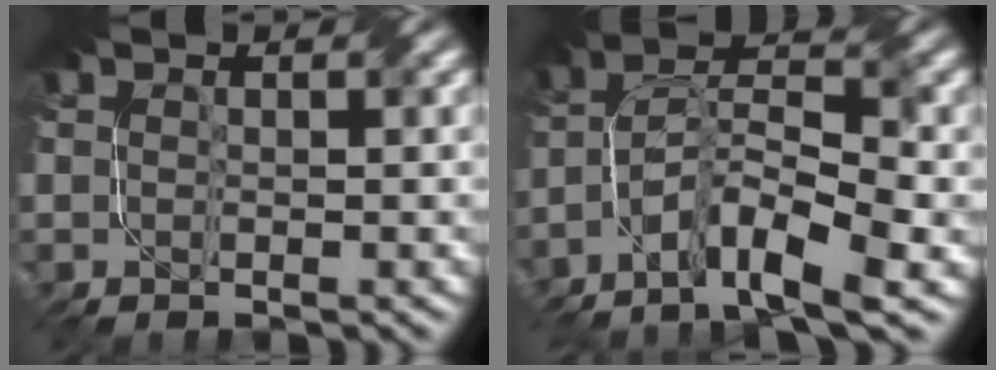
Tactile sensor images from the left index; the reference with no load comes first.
{"total": 10.1, "force": [-6.0, 3.4, 7.4], "torque": [-0.135, 0.005, -0.115]}